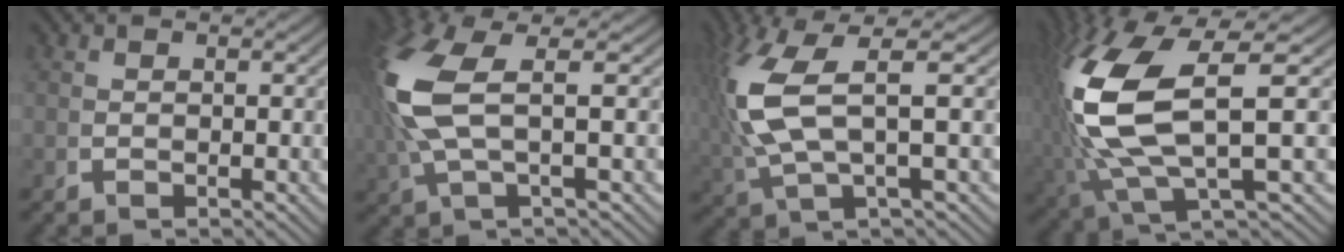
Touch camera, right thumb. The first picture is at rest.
{"total": 7.9, "force": [1.6, 3.2, 7.1], "torque": [-0.177, -0.001, 0.039]}
{"total": 9.0, "force": [0.8, 4.4, 7.8], "torque": [-0.175, -0.010, 0.023]}
{"total": 14.2, "force": [-0.2, 7.4, 12.2], "torque": [-0.275, -0.033, 0.018]}